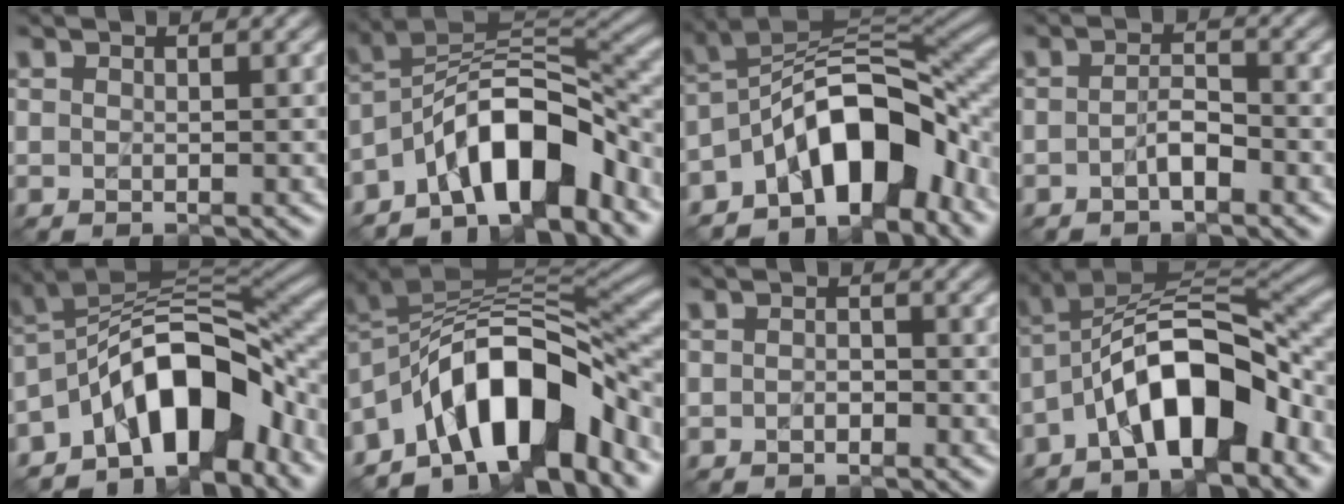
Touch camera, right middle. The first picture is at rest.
{"total": 9.2, "force": [-5.3, 3.5, 6.6], "torque": [-0.086, 0.017, -0.103]}
{"total": 10.6, "force": [-5.3, 4.9, 7.7], "torque": [-0.097, 0.021, -0.103]}
{"total": 1.8, "force": [-0.9, 0.6, 1.4], "torque": [-0.030, 0.004, -0.020]}
{"total": 11.3, "force": [-5.6, 5.4, 8.2], "torque": [-0.107, 0.017, -0.107]}
{"total": 12.7, "force": [-5.9, 5.9, 9.6], "torque": [-0.135, 0.016, -0.114]}
{"total": 0.8, "force": [-0.4, 0.5, 0.5], "torque": [-0.010, 0.000, -0.009]}
{"total": 9.8, "force": [-4.5, 4.0, 7.8], "torque": [-0.121, 0.018, -0.086]}